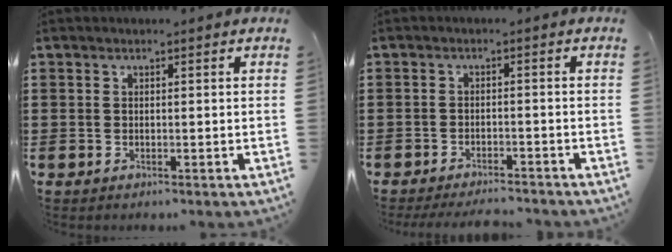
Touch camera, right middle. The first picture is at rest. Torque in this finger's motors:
{"motor_torque": [0.03, -0.02, 0.06, 0.05]}